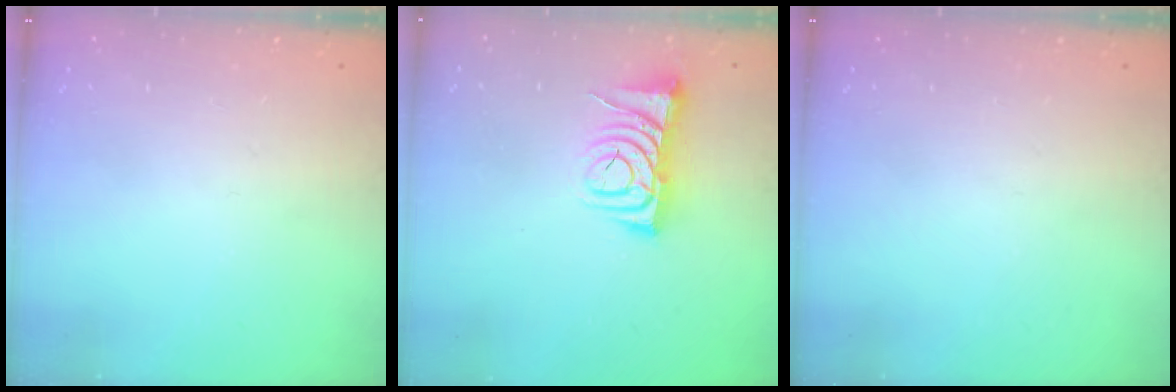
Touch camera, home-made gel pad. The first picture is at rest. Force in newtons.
{"total": 6.8, "press": 6.7, "slide": 1.0}
{"total": 0.0}